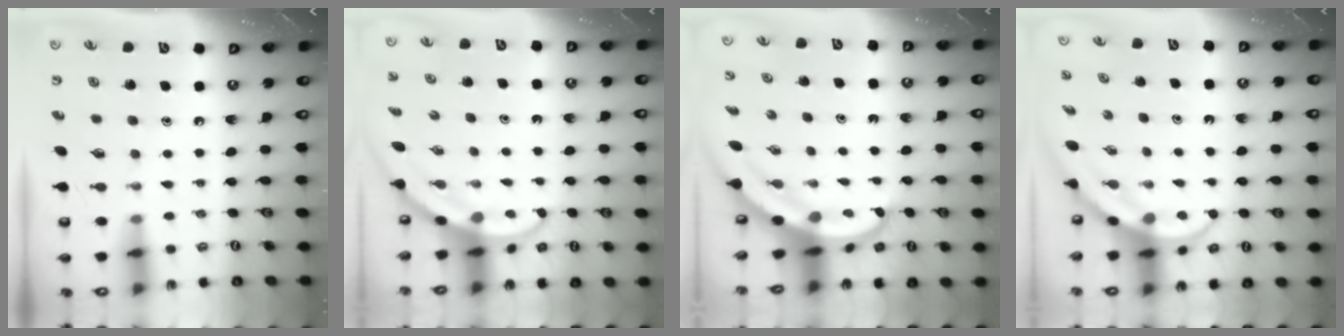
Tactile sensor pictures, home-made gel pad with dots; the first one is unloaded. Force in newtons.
{"total": 3.1, "press": 3.1, "slide": 0.1}
{"total": 6.8, "press": 6.8, "slide": 0.7}
{"total": 4.0, "press": 4.0, "slide": 0.4}